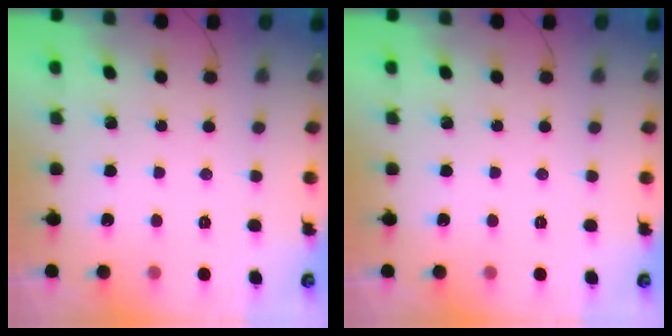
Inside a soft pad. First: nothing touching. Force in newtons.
{"total": 0.0}